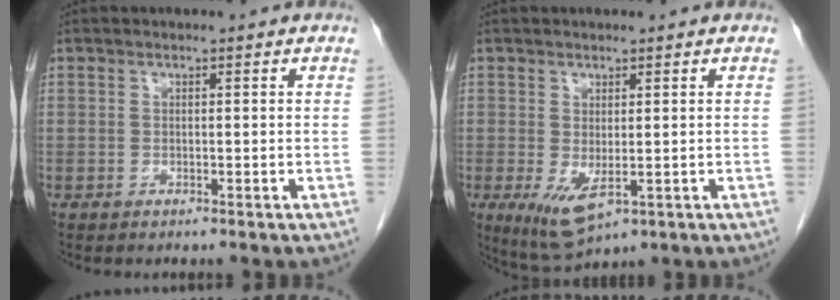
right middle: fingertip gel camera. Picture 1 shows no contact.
{"total": 5.6, "force": [-1.2, 2.2, 5.0], "torque": [-0.095, -0.016, -0.002]}